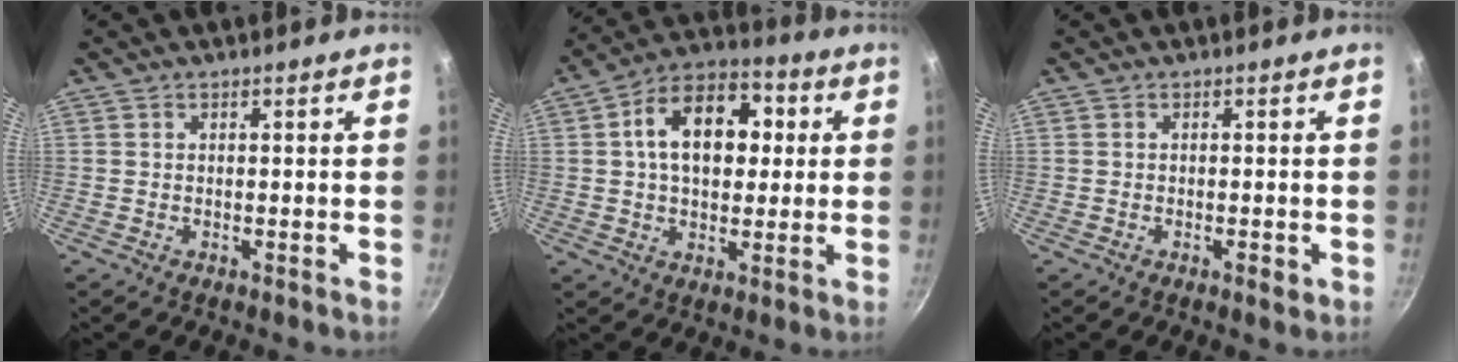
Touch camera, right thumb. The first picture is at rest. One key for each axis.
{"total": 15.3, "fx": 2.7, "fy": 9.9, "fz": 11.4, "tx": -0.148, "ty": 0.018, "tz": 0.034}
{"total": 1.4, "fx": -0.6, "fy": 0.4, "fz": 1.2, "tx": -0.017, "ty": -0.002, "tz": -0.010}